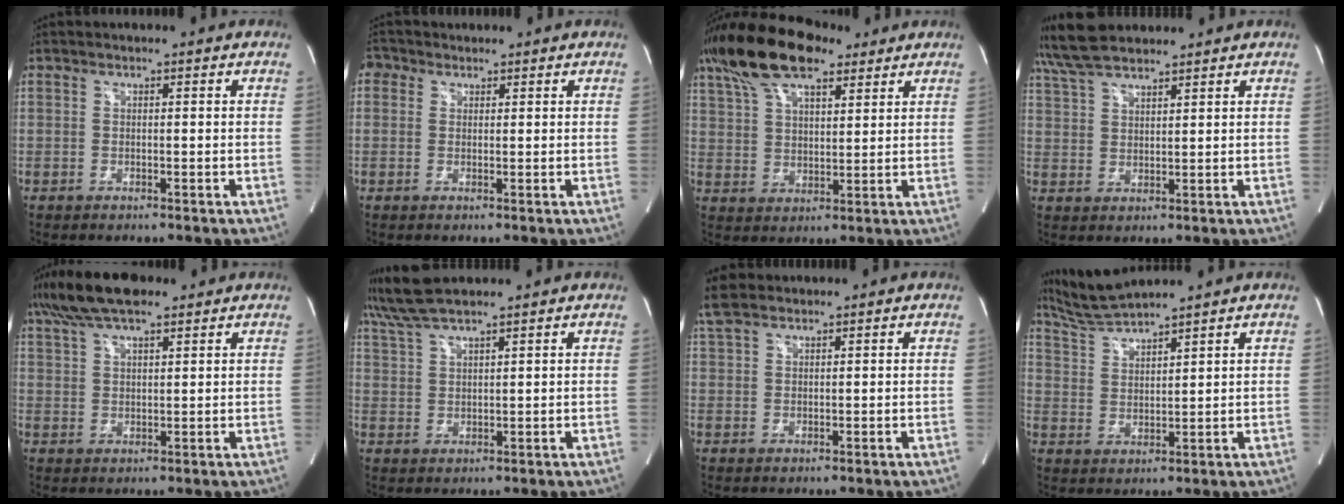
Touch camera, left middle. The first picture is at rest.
{"total": 2.8, "force": [1.5, 2.3, 0.6], "torque": [-0.012, 0.018, 0.024]}
{"total": 14.9, "force": [10.5, 5.6, 9.1], "torque": [-0.187, 0.041, 0.192]}
{"total": 8.7, "force": [7.7, 1.8, 3.7], "torque": [-0.082, 0.031, 0.148]}
{"total": 10.8, "force": [8.2, 2.8, 6.5], "torque": [-0.130, 0.031, 0.148]}
{"total": 7.0, "force": [6.3, 0.0, 3.1], "torque": [-0.074, 0.031, 0.125]}
{"total": 4.7, "force": [3.8, 1.7, 2.1], "torque": [-0.057, 0.021, 0.080]}
{"total": 6.9, "force": [6.6, -0.9, 1.7], "torque": [-0.051, 0.010, 0.140]}